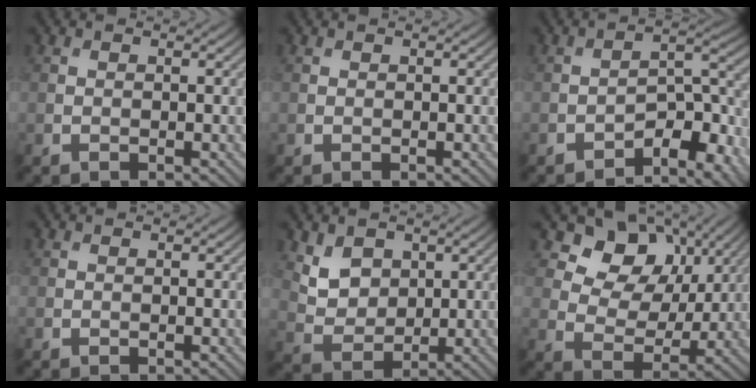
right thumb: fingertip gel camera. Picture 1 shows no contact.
{"total": 0.0}
{"total": 6.8, "force": [-4.4, 2.1, 4.7], "torque": [-0.062, 0.013, -0.081]}
{"total": 0.0}
{"total": 5.0, "force": [2.3, 3.7, 2.4], "torque": [-0.068, -0.018, 0.046]}
{"total": 10.1, "force": [5.1, 7.1, 5.2], "torque": [-0.088, -0.004, 0.078]}